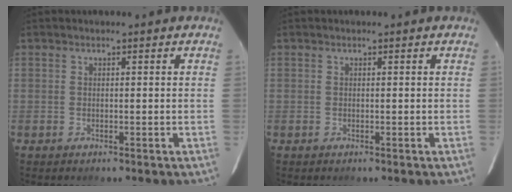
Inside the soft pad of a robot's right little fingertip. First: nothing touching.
{"total": 0.0}